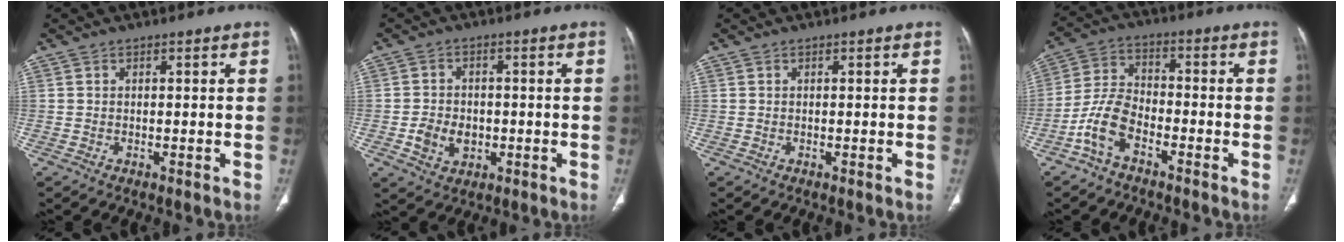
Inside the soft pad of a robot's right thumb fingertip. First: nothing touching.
{"total": 6.2, "force": [-1.3, 4.9, 3.5], "torque": [-0.046, 0.009, -0.016]}
{"total": 0.0}
{"total": 8.2, "force": [-4.4, 4.4, 5.3], "torque": [-0.106, 0.035, -0.096]}